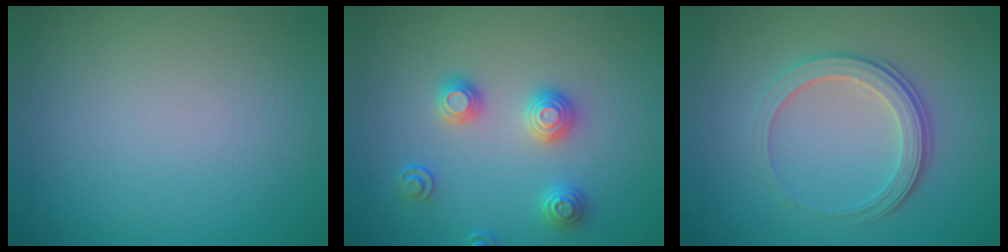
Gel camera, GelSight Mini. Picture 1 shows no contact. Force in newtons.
{"total": 2.9, "press": 2.7, "slide": 1.1}
{"total": 3.4, "press": 2.7, "slide": 2.1}